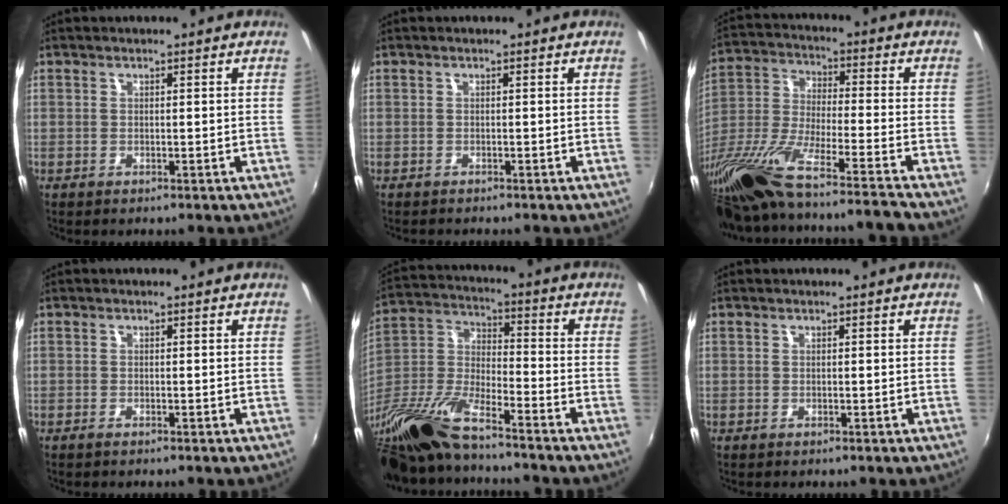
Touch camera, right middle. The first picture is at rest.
{"total": 0.7, "force": [-0.7, -0.1, 0.1], "torque": [-0.001, -0.004, -0.011]}
{"total": 22.9, "force": [-18.2, -0.3, 13.8], "torque": [-0.244, -0.075, -0.328]}
{"total": 0.7, "force": [-0.6, 0.0, 0.3], "torque": [-0.005, -0.003, -0.014]}
{"total": 17.1, "force": [-13.0, 3.3, 10.6], "torque": [-0.230, -0.031, -0.263]}
{"total": 0.0}